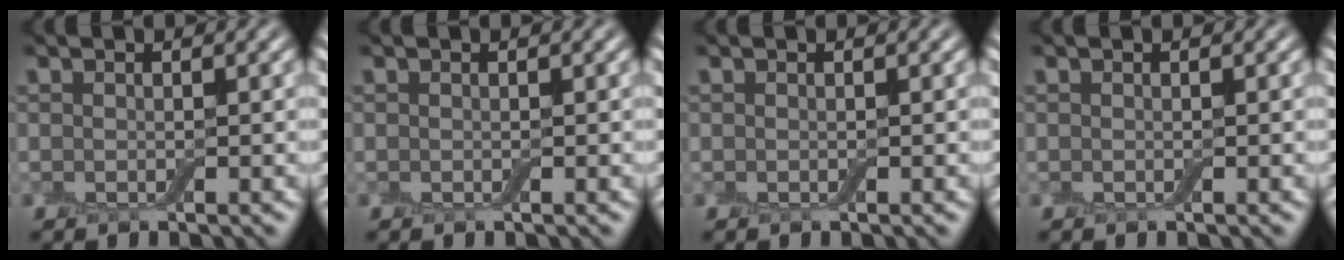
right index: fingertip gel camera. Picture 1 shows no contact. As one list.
[{"total": 0.0}, {"total": 0.0}, {"total": 0.0}]